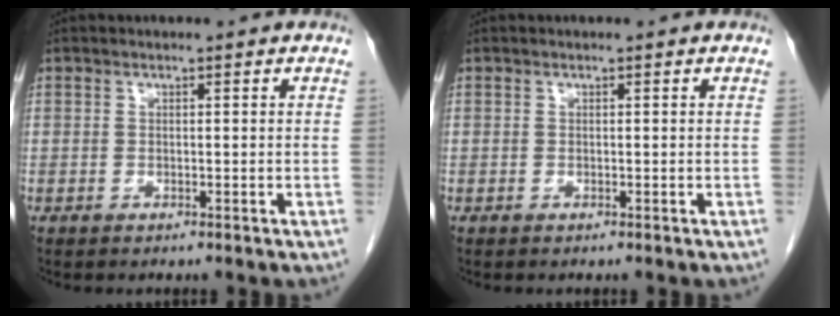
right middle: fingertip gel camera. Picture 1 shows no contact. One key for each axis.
{"total": 0.0}